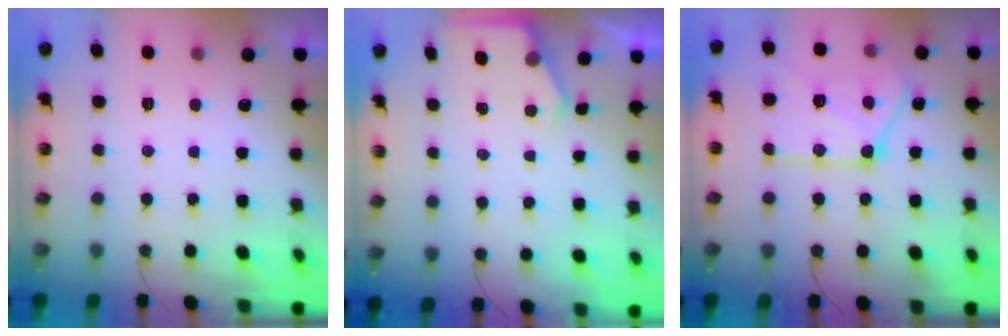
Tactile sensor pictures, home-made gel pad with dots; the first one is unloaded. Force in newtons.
{"total": 2.9, "press": 2.9, "slide": 0.5}
{"total": 18.1, "press": 18.0, "slide": 1.7}